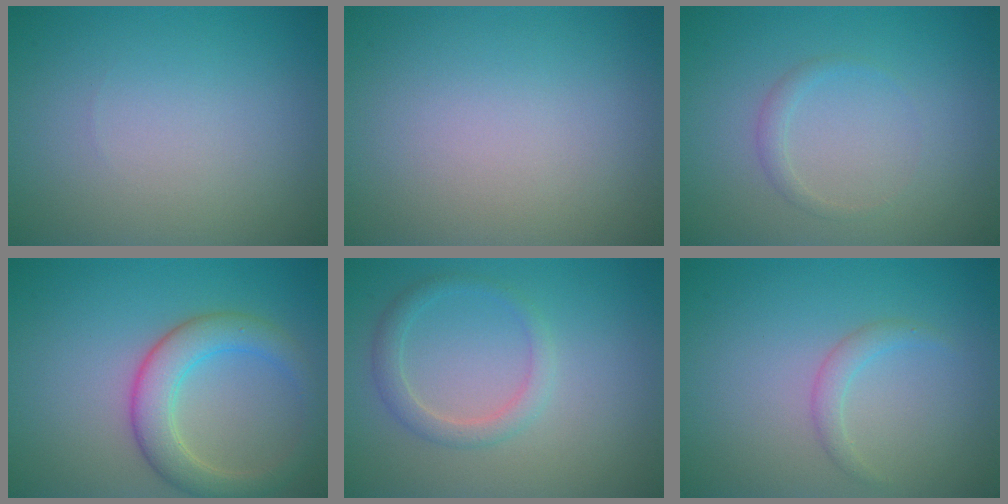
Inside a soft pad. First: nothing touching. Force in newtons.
{"total": 0.0}
{"total": 1.0, "press": 1.0, "slide": 0.1}
{"total": 4.6, "press": 4.6, "slide": 0.3}
{"total": 2.0, "press": 2.0, "slide": 0.0}
{"total": 1.3, "press": 1.3, "slide": 0.1}